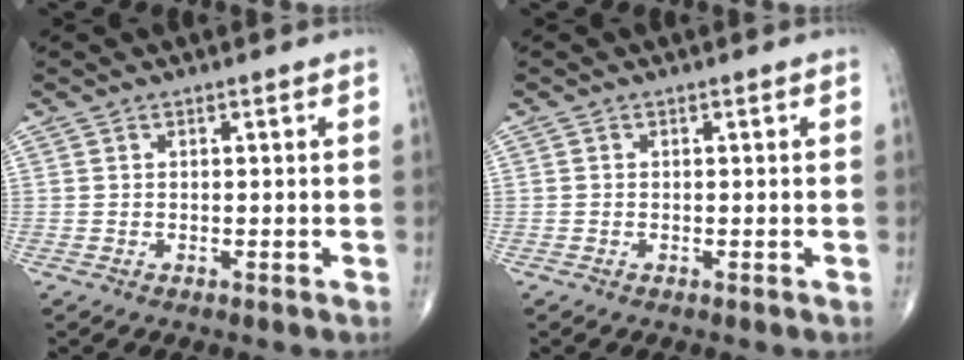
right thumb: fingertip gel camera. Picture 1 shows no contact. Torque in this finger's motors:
{"motor_torque": [-0.02, -0.22, -0.39, 0.12, -0.03]}